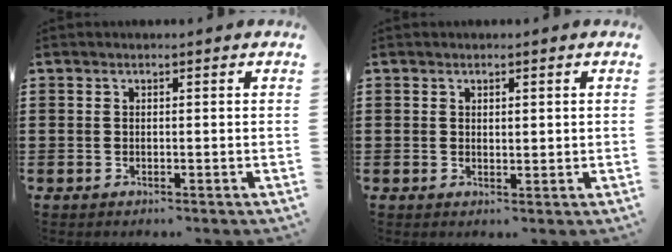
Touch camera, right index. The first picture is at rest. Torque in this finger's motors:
{"motor_torque": [-0.17, 0.26, -0.05, -0.01]}